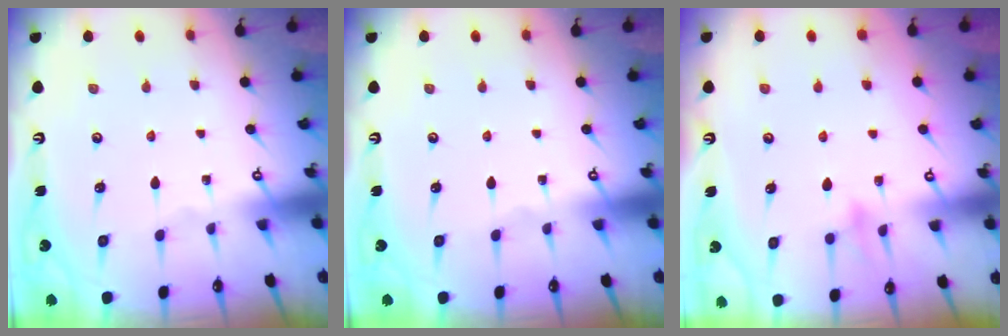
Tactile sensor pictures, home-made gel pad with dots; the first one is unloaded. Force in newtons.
{"total": 0.0}
{"total": 7.5, "press": 7.4, "slide": 0.6}